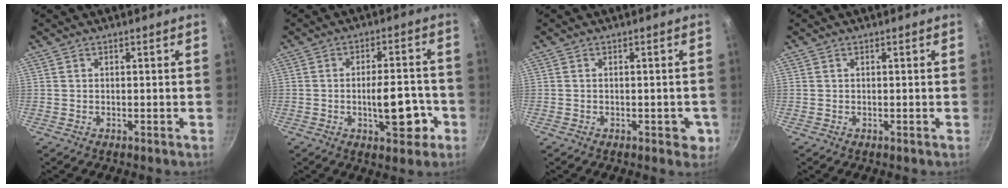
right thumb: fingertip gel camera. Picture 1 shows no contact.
{"total": 10.1, "force": [-3.1, 4.4, 8.5], "torque": [-0.092, 0.021, -0.043]}
{"total": 3.5, "force": [-1.1, 1.9, 2.7], "torque": [-0.013, 0.007, -0.013]}
{"total": 0.0}